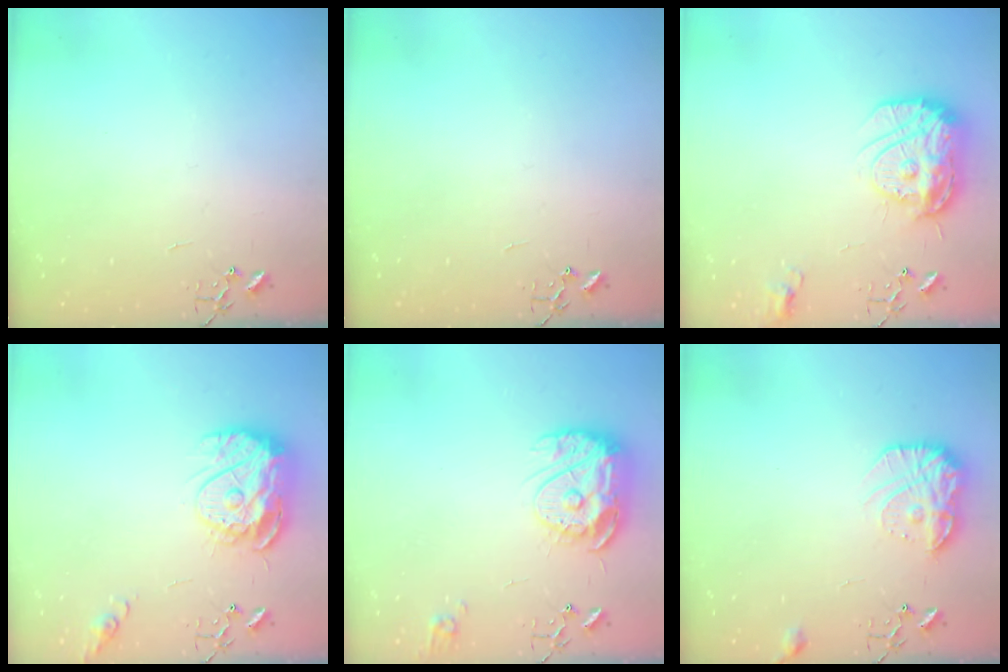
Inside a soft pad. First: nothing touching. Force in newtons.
{"total": 0.0}
{"total": 15.0, "press": 14.9, "slide": 1.1}
{"total": 14.4, "press": 14.4, "slide": 1.3}
{"total": 15.4, "press": 15.3, "slide": 1.3}
{"total": 14.1, "press": 14.1, "slide": 0.8}